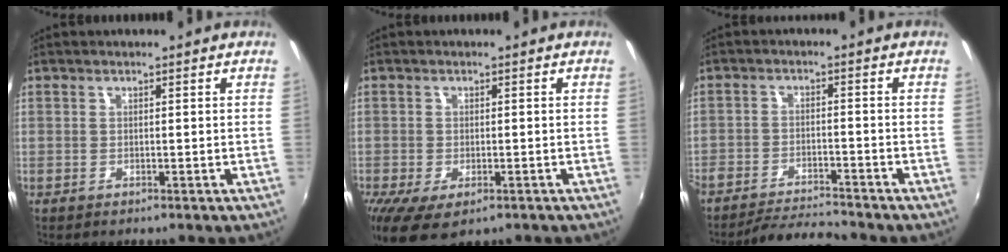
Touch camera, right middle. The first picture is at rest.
{"total": 7.6, "force": [-4.2, 3.6, 5.3], "torque": [-0.110, -0.037, -0.066]}
{"total": 8.2, "force": [-7.8, 0.4, 2.4], "torque": [-0.067, -0.004, -0.134]}